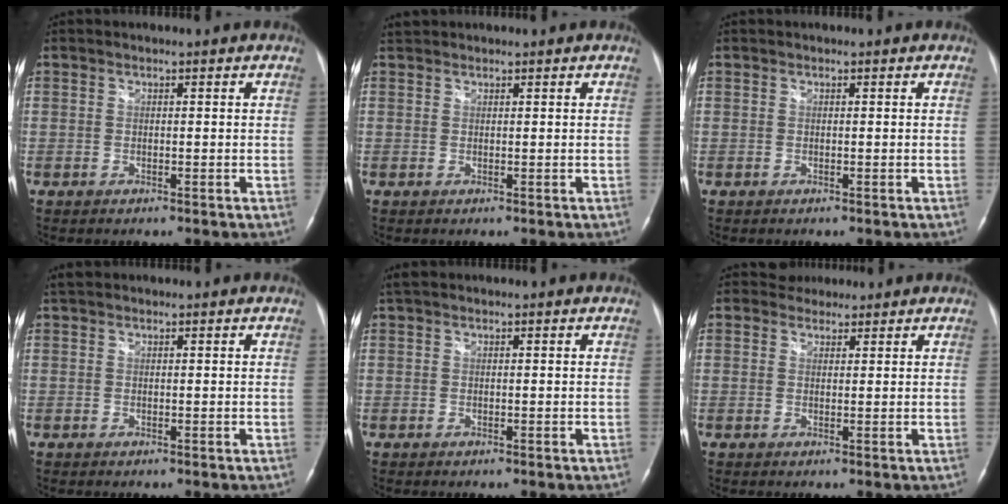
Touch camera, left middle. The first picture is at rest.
{"total": 1.2, "force": [1.2, 0.4, 0.0], "torque": [-0.008, 0.014, 0.024]}
{"total": 0.0}
{"total": 1.6, "force": [1.4, 0.6, 0.5], "torque": [-0.014, 0.020, 0.026]}
{"total": 1.7, "force": [1.4, 0.5, 0.9], "torque": [-0.021, 0.025, 0.027]}
{"total": 2.2, "force": [1.8, 1.0, -0.6], "torque": [0.013, 0.009, 0.026]}